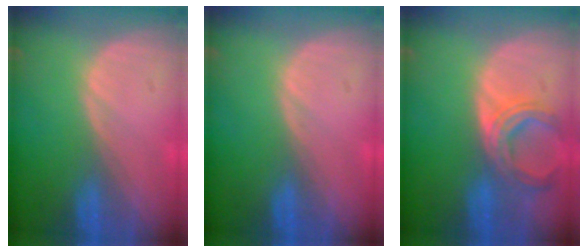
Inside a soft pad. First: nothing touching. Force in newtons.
{"total": 0.0}
{"total": 5.7, "press": 5.7, "slide": 0.5}